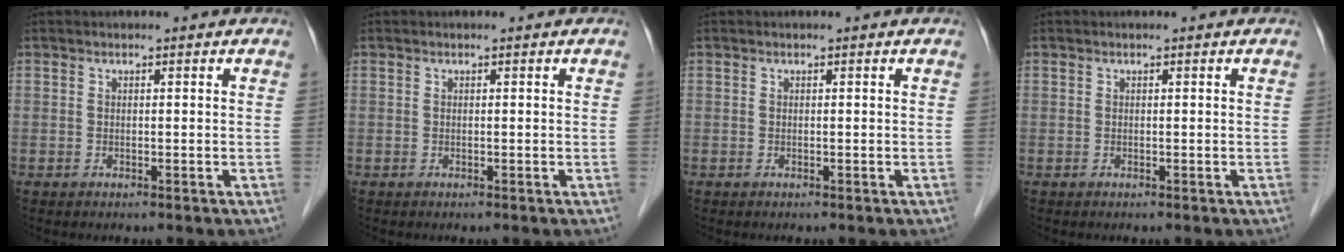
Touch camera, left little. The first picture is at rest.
{"total": 0.0}
{"total": 0.0}
{"total": 0.0}